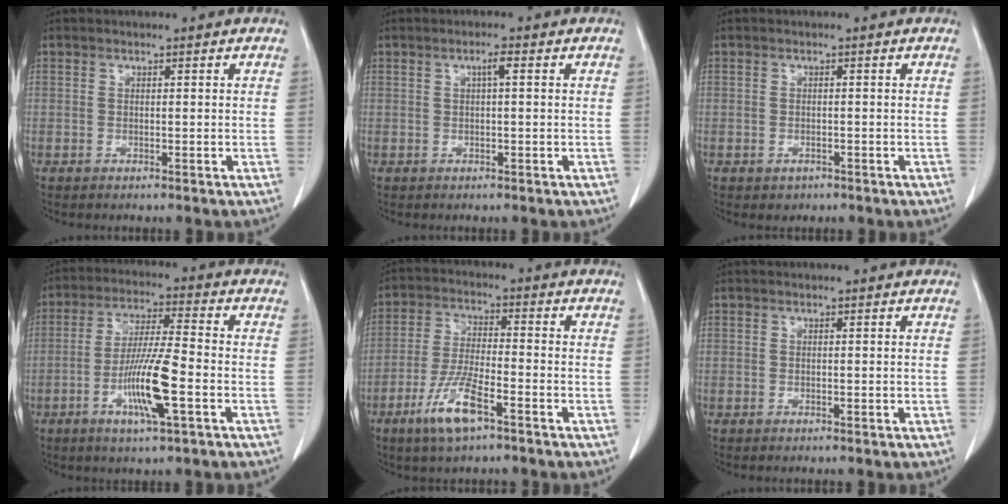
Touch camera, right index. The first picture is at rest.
{"total": 1.5, "force": [0.5, 0.1, 1.5], "torque": [-0.023, 0.005, 0.007]}
{"total": 1.0, "force": [-0.5, 0.8, 0.3], "torque": [-0.006, 0.001, -0.002]}
{"total": 10.7, "force": [-3.5, 0.6, 10.1], "torque": [-0.193, -0.010, -0.067]}
{"total": 8.3, "force": [-4.7, 1.6, 6.7], "torque": [-0.139, -0.012, -0.089]}
{"total": 0.0}